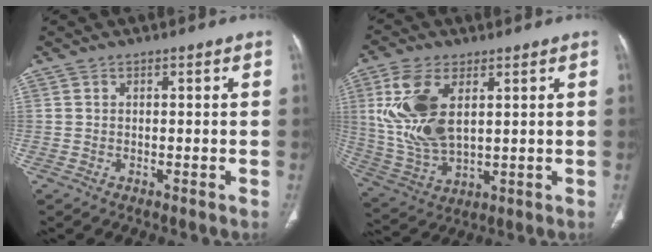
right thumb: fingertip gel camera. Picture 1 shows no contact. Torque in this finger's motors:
{"motor_torque": [0.29, 0.48, 1.19, 0.96, 0.18]}